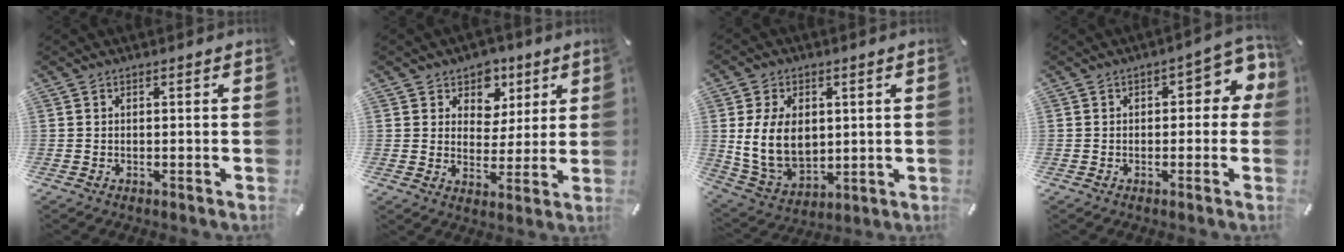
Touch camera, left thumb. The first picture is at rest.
{"total": 7.8, "force": [3.6, 6.7, 1.3], "torque": [-0.022, -0.029, 0.063]}
{"total": 12.9, "force": [1.8, 9.6, 8.5], "torque": [-0.178, 0.002, 0.032]}
{"total": 7.6, "force": [1.2, 4.1, 6.3], "torque": [-0.079, -0.002, 0.013]}